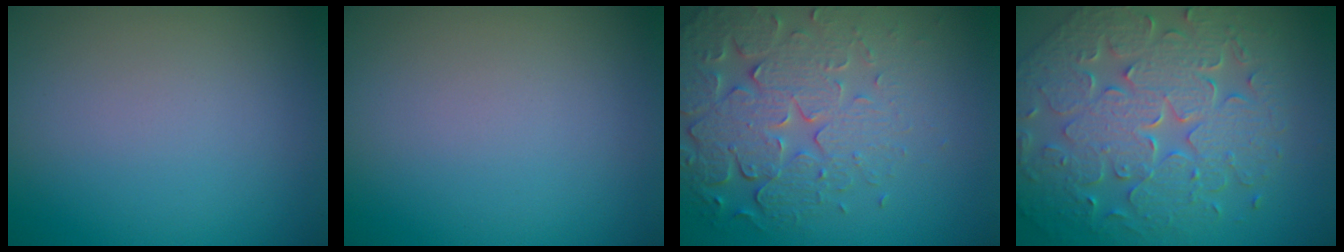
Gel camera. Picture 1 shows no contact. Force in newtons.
{"total": 0.0}
{"total": 7.4, "press": 5.4, "slide": 5.1}
{"total": 9.3, "press": 6.6, "slide": 6.5}